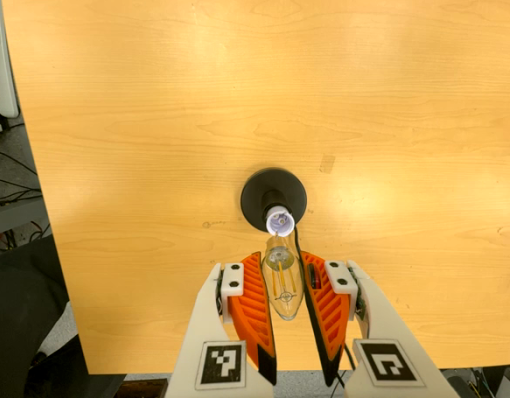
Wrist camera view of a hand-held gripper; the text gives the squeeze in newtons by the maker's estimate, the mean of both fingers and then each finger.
{"total": 14.4, "left": 16.3, "right": 12.6}